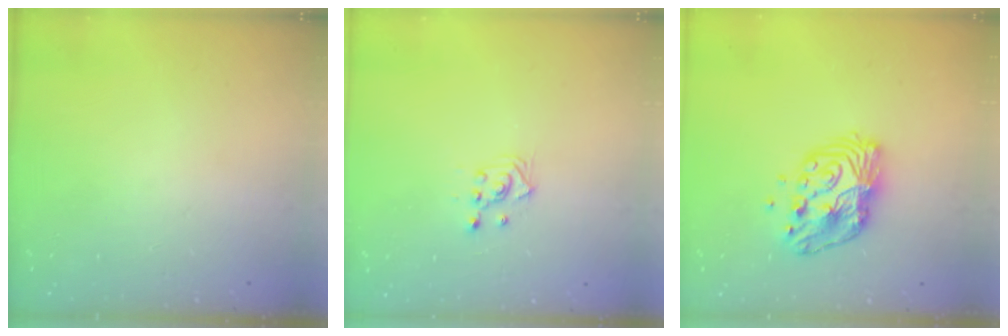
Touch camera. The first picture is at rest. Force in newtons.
{"total": 2.4, "press": 2.2, "slide": 0.8}
{"total": 11.9, "press": 11.9, "slide": 0.8}